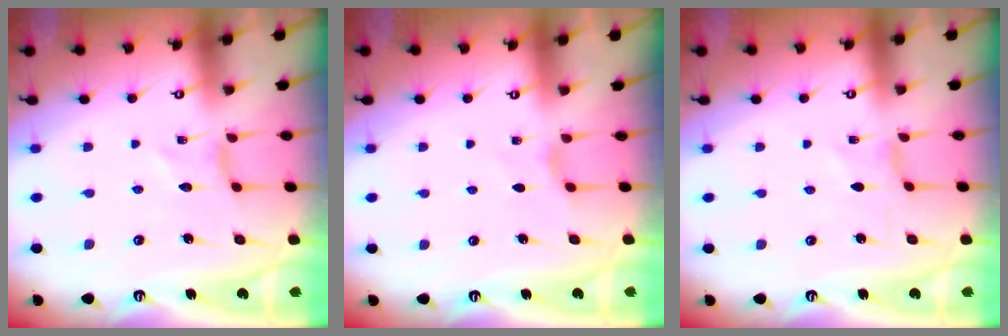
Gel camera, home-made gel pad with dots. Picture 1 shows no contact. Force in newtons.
{"total": 2.7, "press": 2.6, "slide": 0.5}
{"total": 0.0}